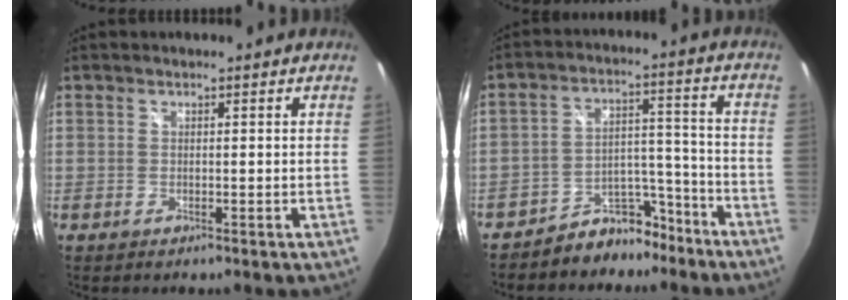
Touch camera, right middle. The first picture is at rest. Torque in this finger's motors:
{"motor_torque": [0.85, -1.29, -0.14, -0.01]}